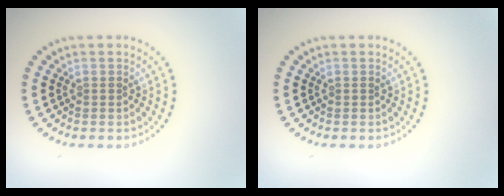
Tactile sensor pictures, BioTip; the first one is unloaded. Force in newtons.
{"total": 0.0}